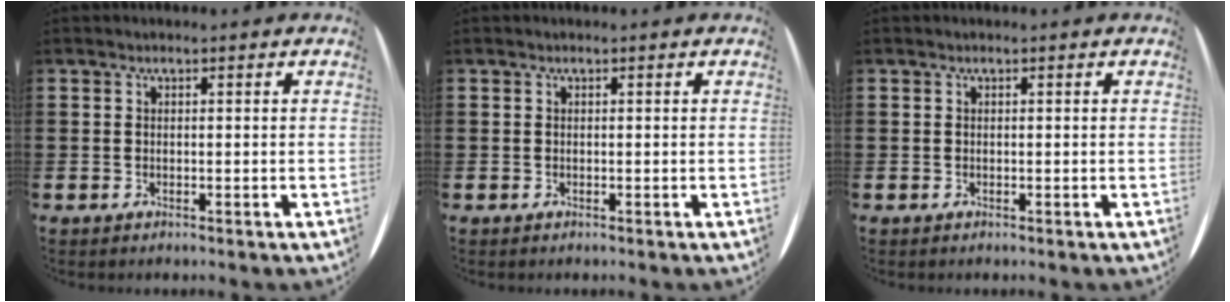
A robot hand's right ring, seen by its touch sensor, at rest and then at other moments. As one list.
[{"total": 0.0}, {"total": 0.0}]